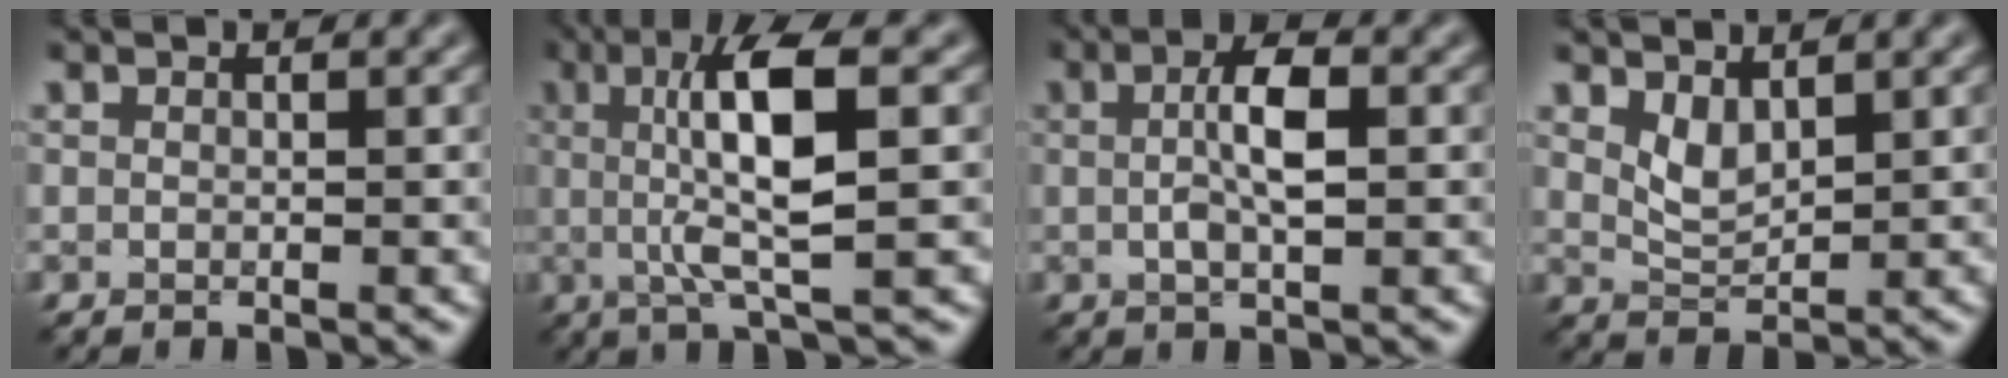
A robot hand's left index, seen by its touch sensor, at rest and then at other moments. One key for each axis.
{"total": 8.1, "fx": 1.0, "fy": 1.8, "fz": 7.8, "tx": -0.132, "ty": 0.002, "tz": 0.018}
{"total": 3.9, "fx": 0.3, "fy": 1.1, "fz": 3.7, "tx": -0.072, "ty": 0.004, "tz": 0.002}
{"total": 2.1, "fx": 1.3, "fy": 1.0, "fz": 1.4, "tx": -0.033, "ty": -0.009, "tz": 0.033}